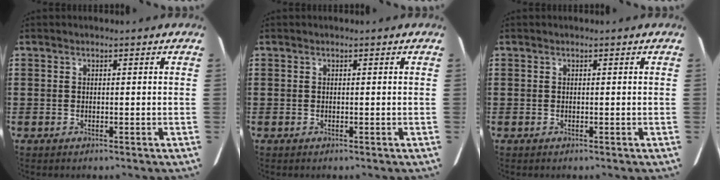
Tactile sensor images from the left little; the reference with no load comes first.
{"total": 0.0}
{"total": 0.0}